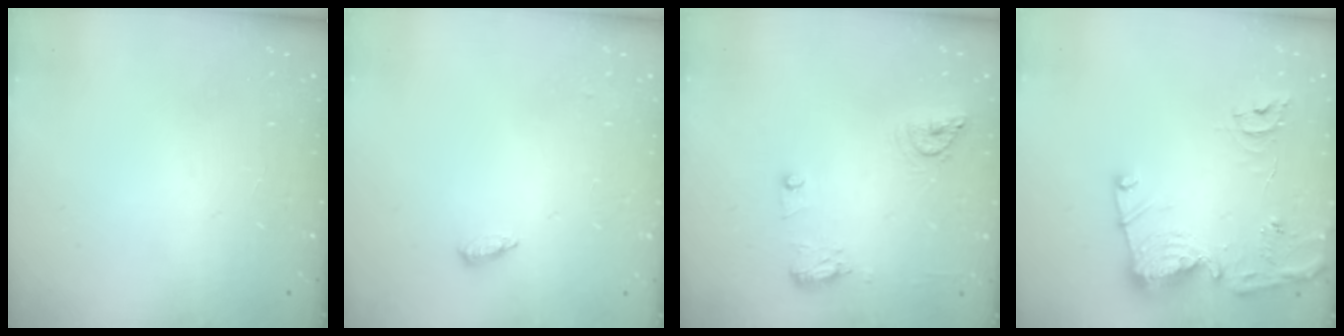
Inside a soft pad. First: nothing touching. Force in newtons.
{"total": 3.9, "press": 3.8, "slide": 0.6}
{"total": 12.8, "press": 10.6, "slide": 7.2}
{"total": 15.1, "press": 15.0, "slide": 1.6}